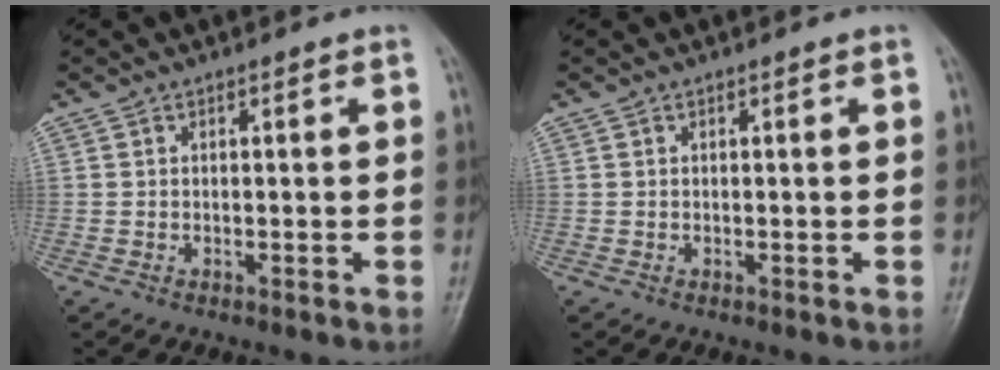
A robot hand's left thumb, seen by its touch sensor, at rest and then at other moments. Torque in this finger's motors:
{"motor_torque": [-0.03, -0.03, -0.01, 0.01, 0.00]}